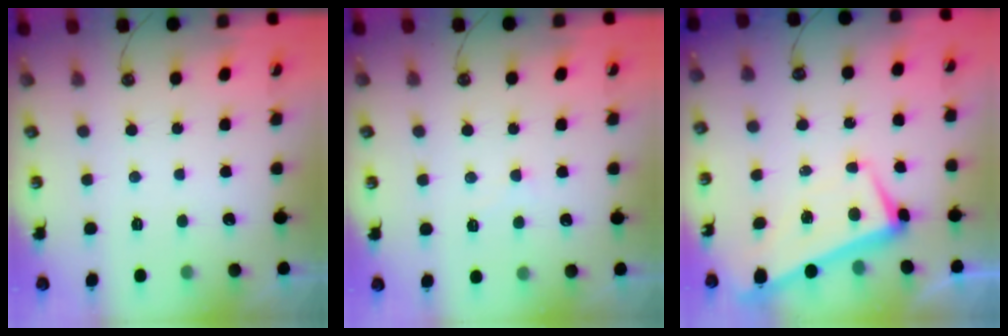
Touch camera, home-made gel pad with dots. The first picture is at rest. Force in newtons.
{"total": 1.0, "press": 0.9, "slide": 0.4}
{"total": 2.2, "press": 2.1, "slide": 0.7}